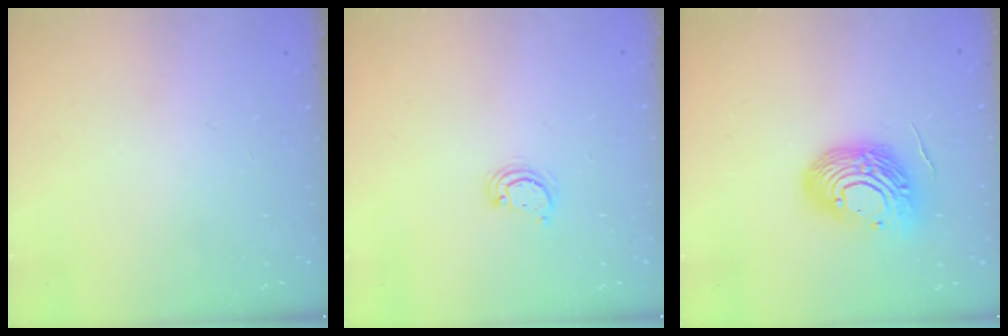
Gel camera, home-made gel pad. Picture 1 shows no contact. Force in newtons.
{"total": 3.0, "press": 3.0, "slide": 0.2}
{"total": 15.1, "press": 15.0, "slide": 2.0}